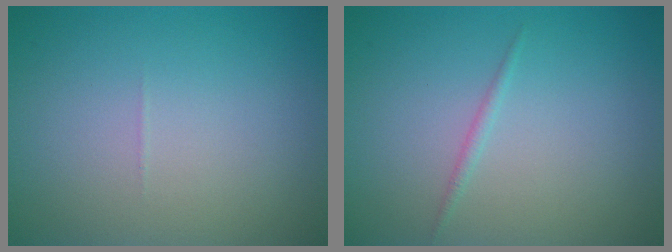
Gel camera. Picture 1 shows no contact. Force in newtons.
{"total": 0.7, "press": 0.7, "slide": 0.1}